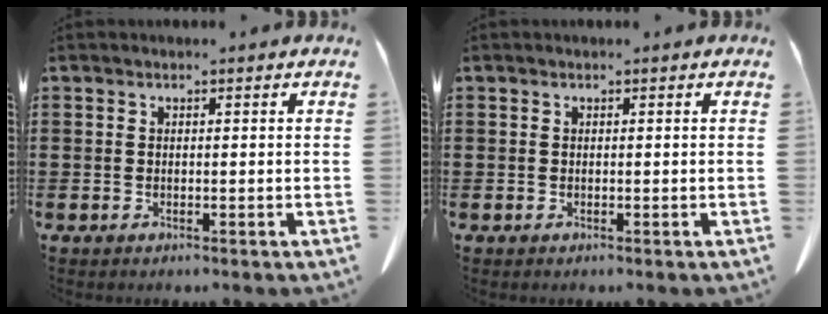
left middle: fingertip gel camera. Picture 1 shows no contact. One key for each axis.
{"total": 0.0}